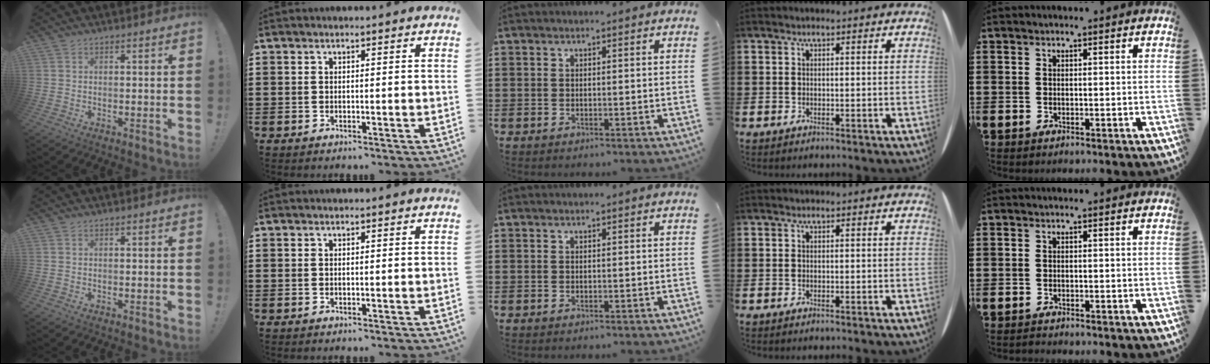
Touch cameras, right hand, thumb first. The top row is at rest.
{"little": {"total": 0.5, "force": [-0.5, 0.0, 0.0], "torque": [-0.002, -0.002, -0.011]}}